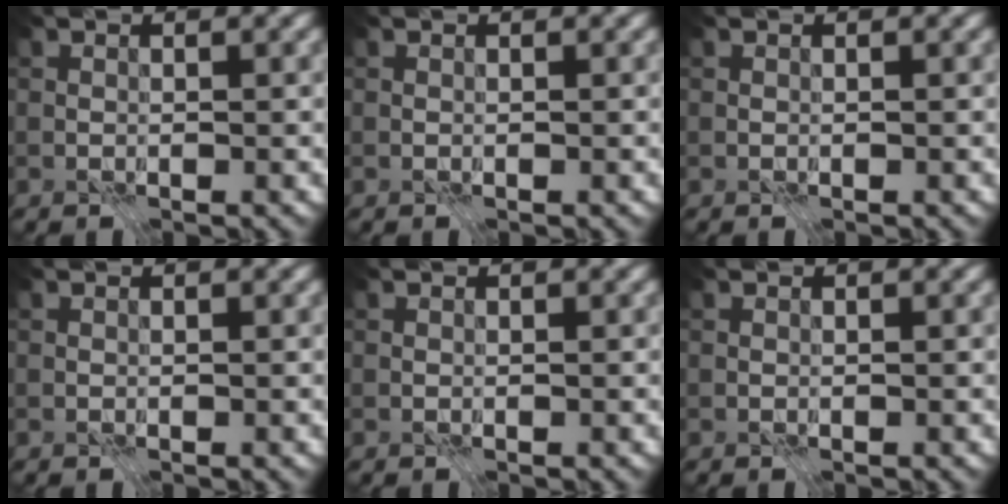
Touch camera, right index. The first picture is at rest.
{"total": 0.0}
{"total": 0.0}
{"total": 0.0}
{"total": 0.0}
{"total": 0.0}